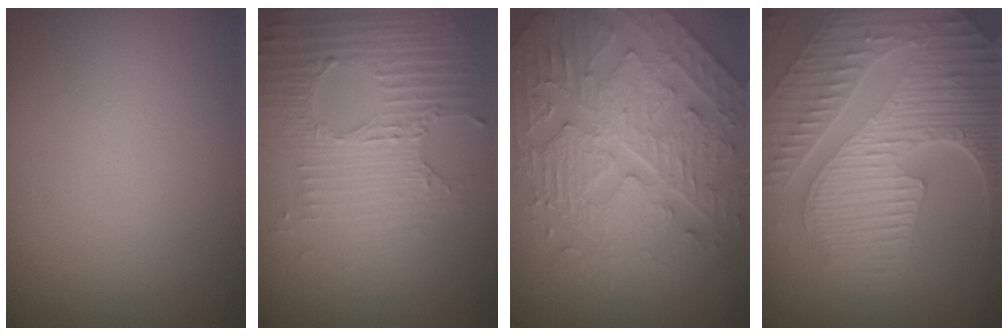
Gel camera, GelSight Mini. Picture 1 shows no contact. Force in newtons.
{"total": 5.2, "press": 3.3, "slide": 4.1}
{"total": 5.5, "press": 5.2, "slide": 1.8}
{"total": 9.3, "press": 6.2, "slide": 6.9}